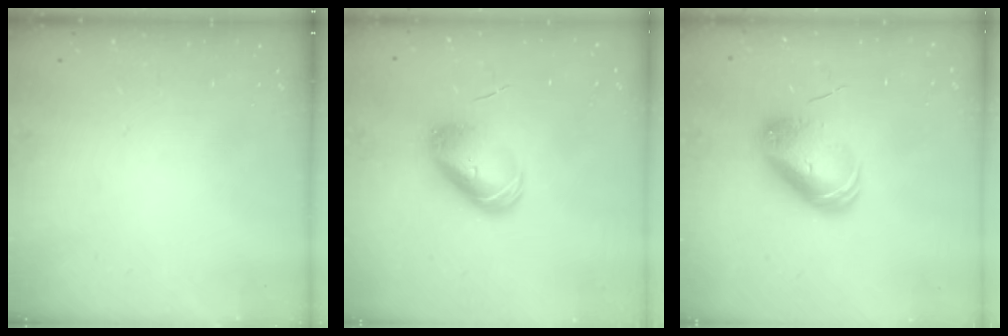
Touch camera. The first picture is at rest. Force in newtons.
{"total": 9.0, "press": 9.0, "slide": 0.2}
{"total": 10.3, "press": 10.2, "slide": 1.5}